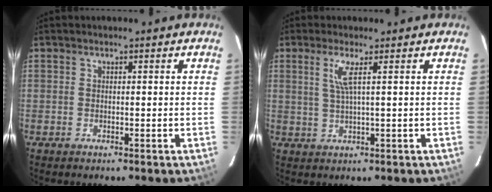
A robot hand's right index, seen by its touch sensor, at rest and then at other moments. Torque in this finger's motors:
{"motor_torque": [0.11, 0.03, 0.14, 0.05]}